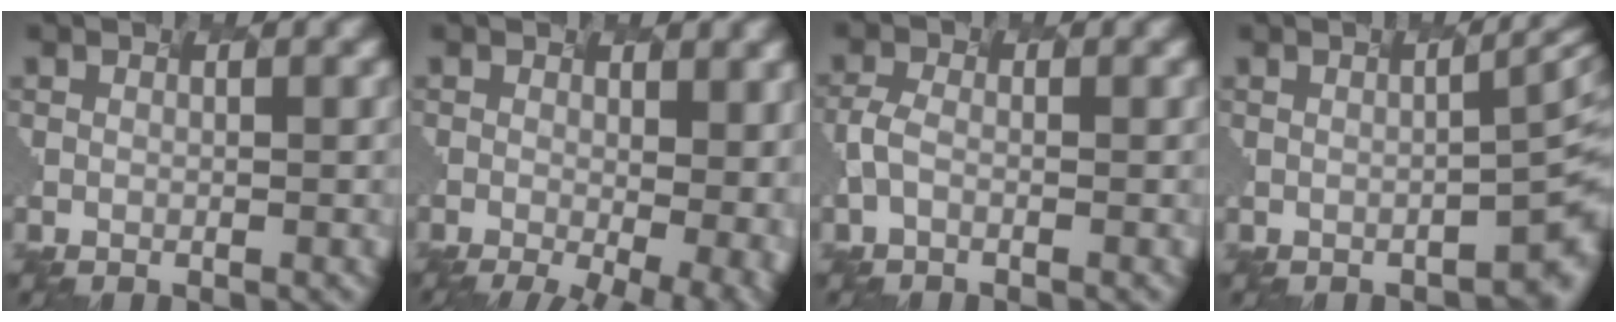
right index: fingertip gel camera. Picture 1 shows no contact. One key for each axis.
{"total": 7.5, "fx": -1.8, "fy": 3.3, "fz": 6.4, "tx": -0.049, "ty": -0.020, "tz": 0.004}
{"total": 1.9, "fx": -1.4, "fy": 0.6, "fz": 1.1, "tx": -0.039, "ty": 0.004, "tz": -0.025}
{"total": 5.1, "fx": -1.4, "fy": 1.5, "fz": 4.7, "tx": -0.040, "ty": 0.007, "tz": -0.010}